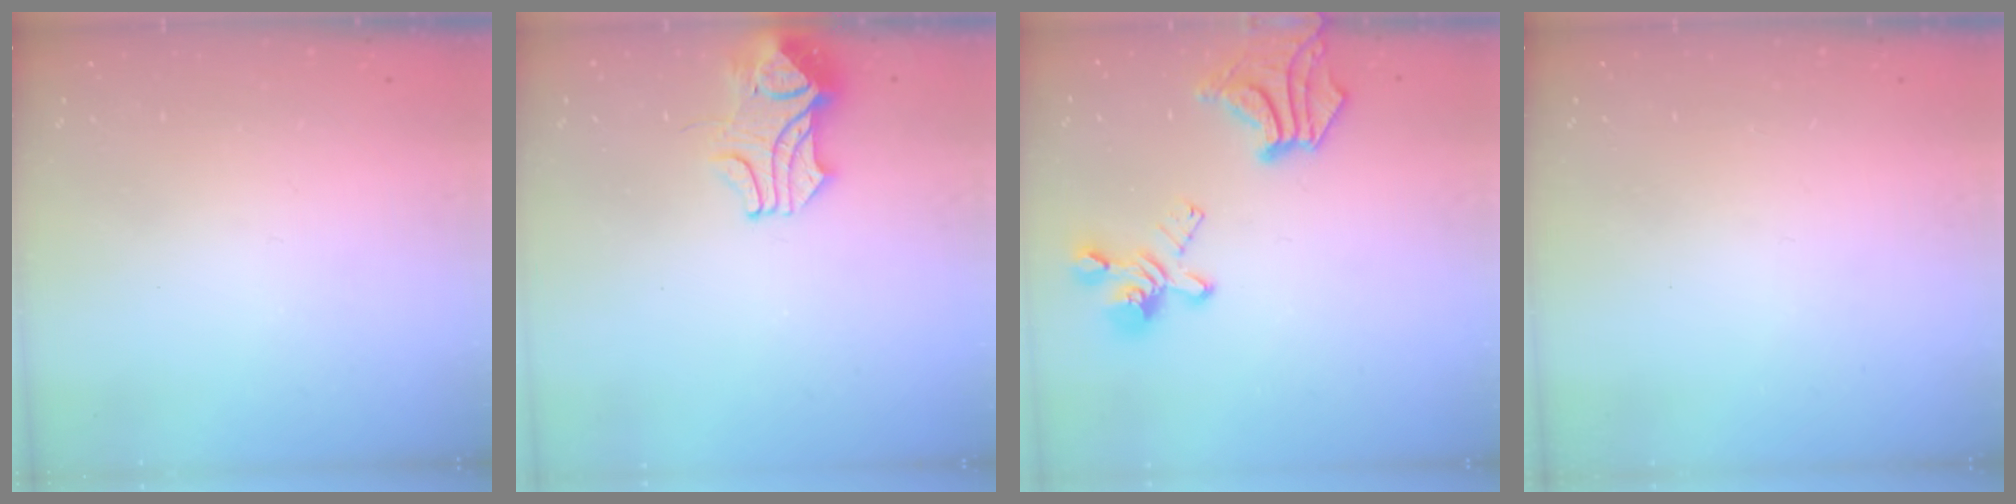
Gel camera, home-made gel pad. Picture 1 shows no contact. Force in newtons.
{"total": 2.6, "press": 2.4, "slide": 1.0}
{"total": 8.3, "press": 7.7, "slide": 2.9}
{"total": 0.0}